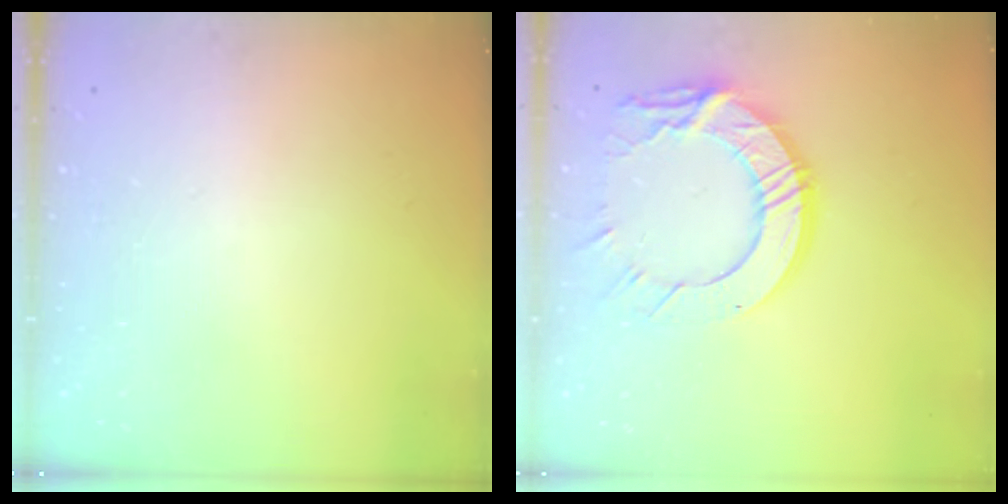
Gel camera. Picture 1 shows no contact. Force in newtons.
{"total": 15.0, "press": 14.9, "slide": 1.5}